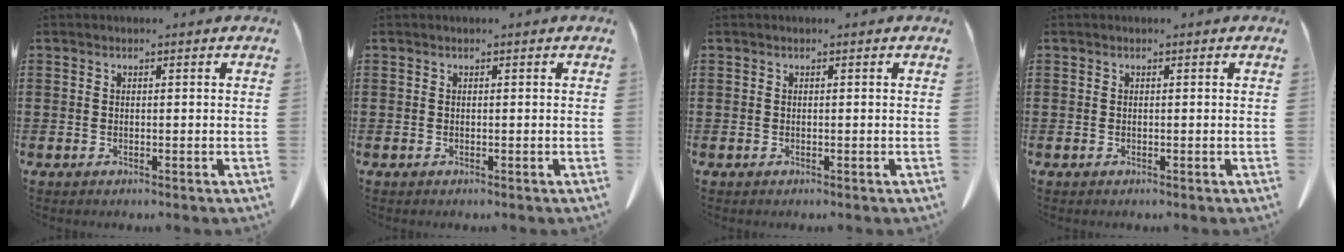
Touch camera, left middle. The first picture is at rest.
{"total": 0.0}
{"total": 0.0}
{"total": 0.0}